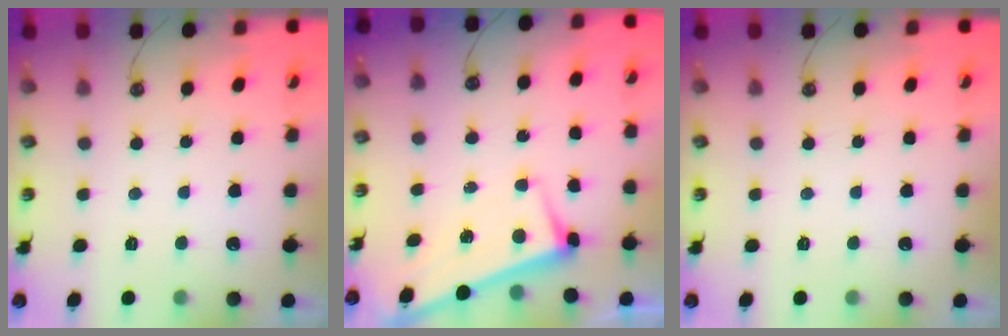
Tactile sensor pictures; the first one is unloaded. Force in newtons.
{"total": 2.8, "press": 2.8, "slide": 0.5}
{"total": 0.0}